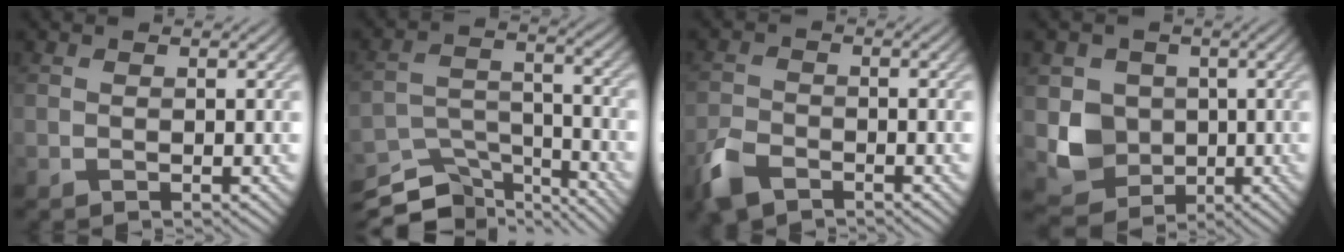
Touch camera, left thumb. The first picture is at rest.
{"total": 11.9, "force": [-10.7, 3.3, 4.2], "torque": [-0.095, -0.009, -0.166]}
{"total": 4.5, "force": [-3.3, 2.0, 2.3], "torque": [-0.051, -0.005, -0.075]}
{"total": 6.1, "force": [0.0, 5.7, 2.3], "torque": [-0.057, -0.015, -0.006]}